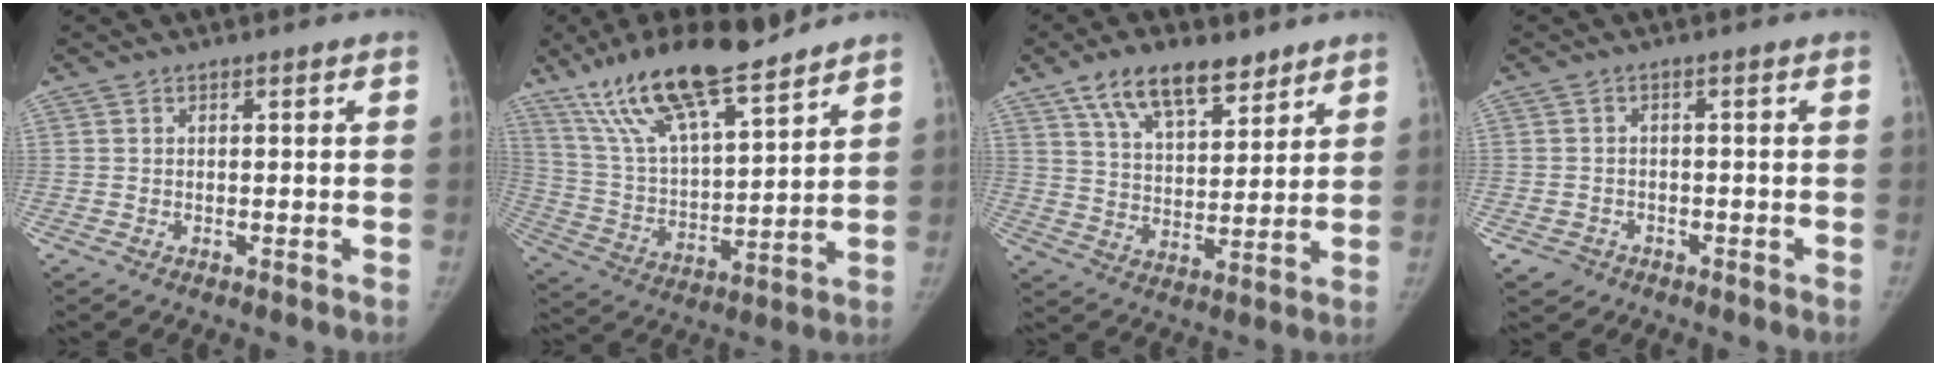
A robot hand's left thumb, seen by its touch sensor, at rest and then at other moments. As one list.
[{"total": 20.2, "force": [14.7, 5.1, 12.9], "torque": [-0.211, -0.053, 0.271]}, {"total": 13.2, "force": [8.8, 6.1, 7.8], "torque": [-0.103, -0.043, 0.155]}, {"total": 2.8, "force": [-1.6, 2.3, 0.2], "torque": [-0.001, 0.011, -0.024]}]